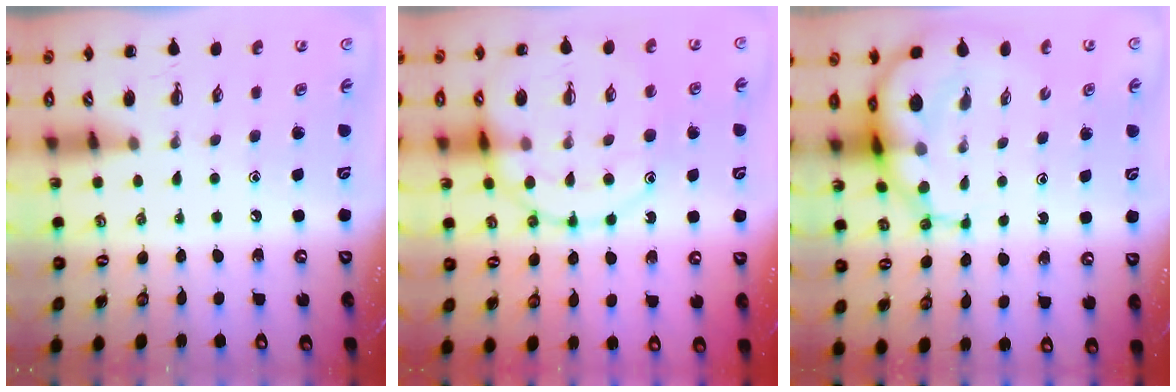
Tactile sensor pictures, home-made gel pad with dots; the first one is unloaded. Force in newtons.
{"total": 15.9, "press": 15.8, "slide": 1.8}
{"total": 9.0, "press": 8.6, "slide": 2.4}